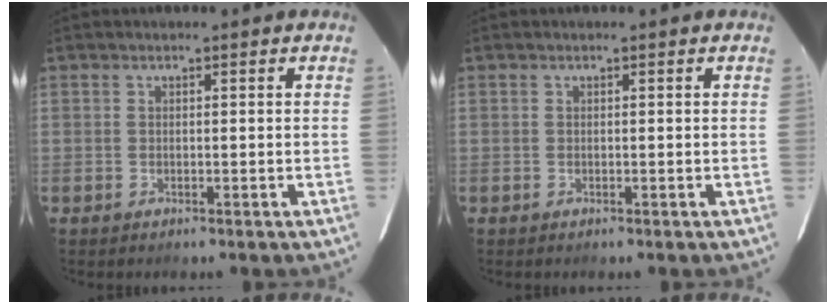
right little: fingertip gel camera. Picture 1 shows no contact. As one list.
[{"total": 0.0}]